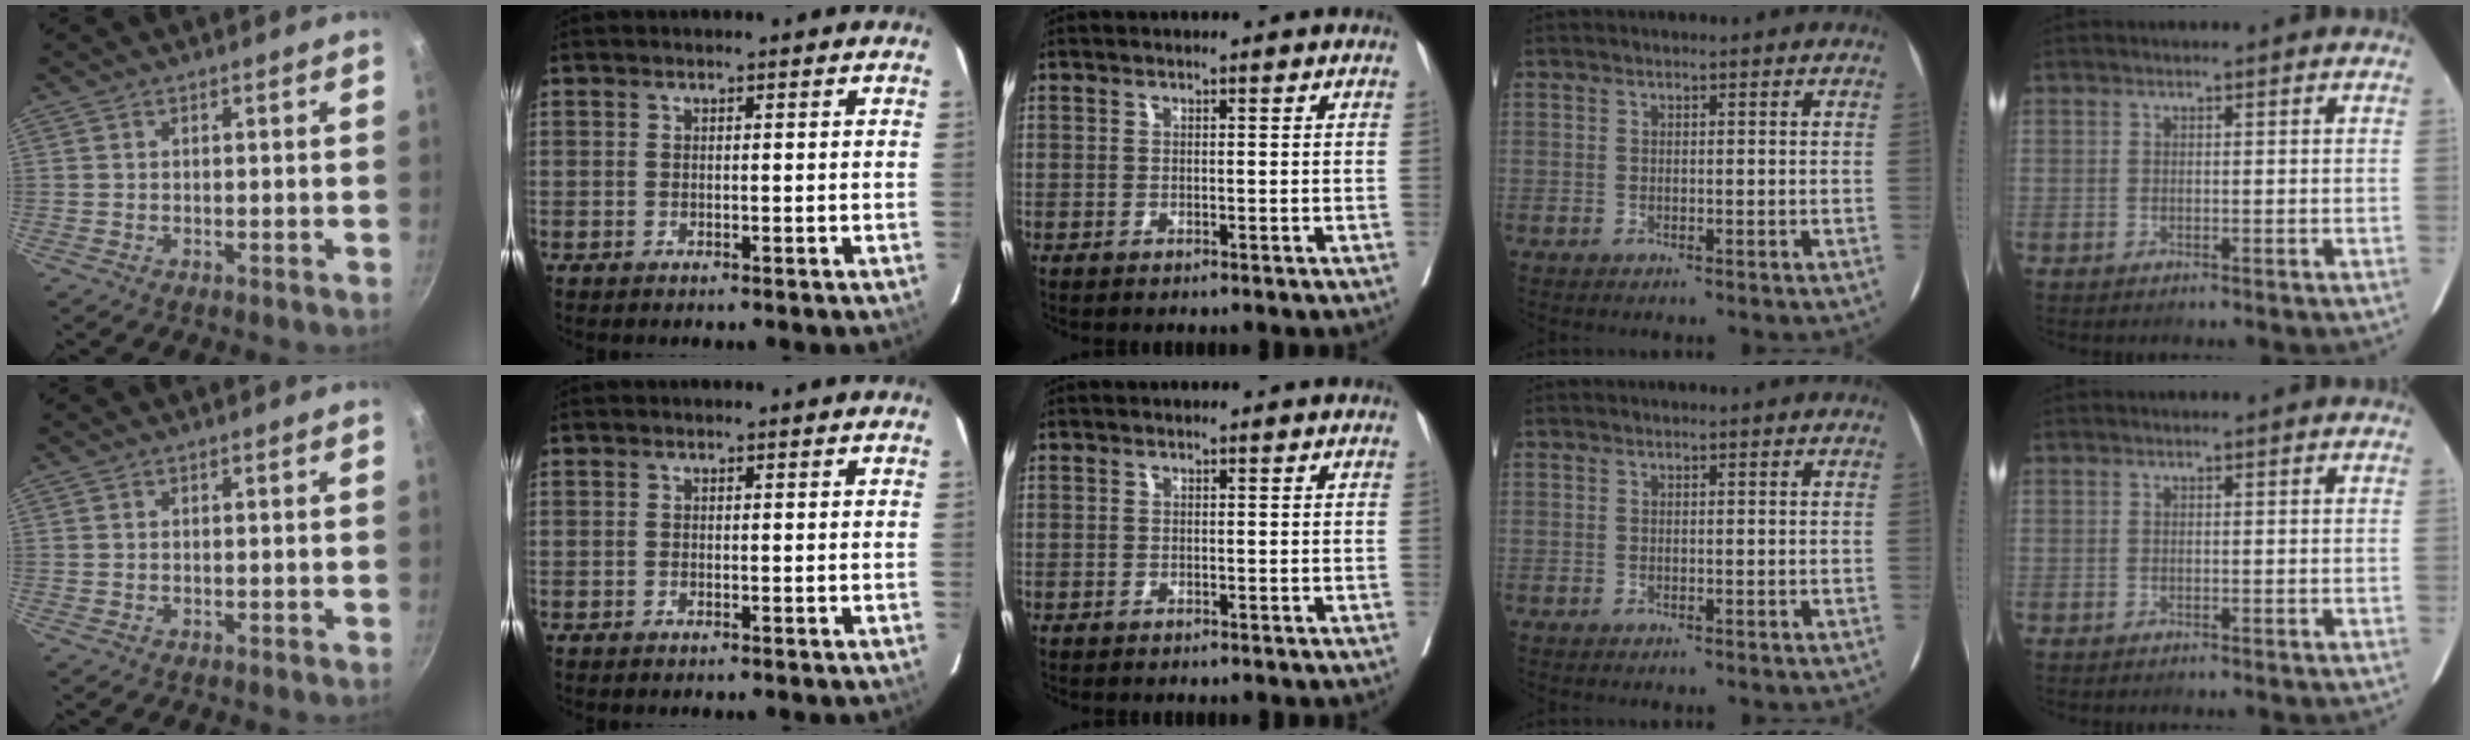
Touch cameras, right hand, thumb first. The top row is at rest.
{}